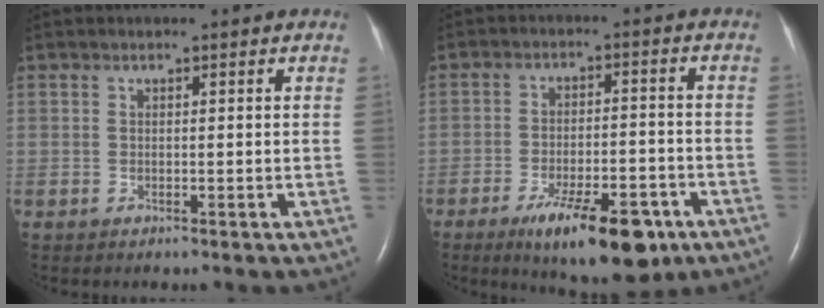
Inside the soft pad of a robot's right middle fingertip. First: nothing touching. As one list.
[{"total": 13.2, "force": [-8.0, 4.1, 9.7], "torque": [-0.138, -0.009, -0.116]}]